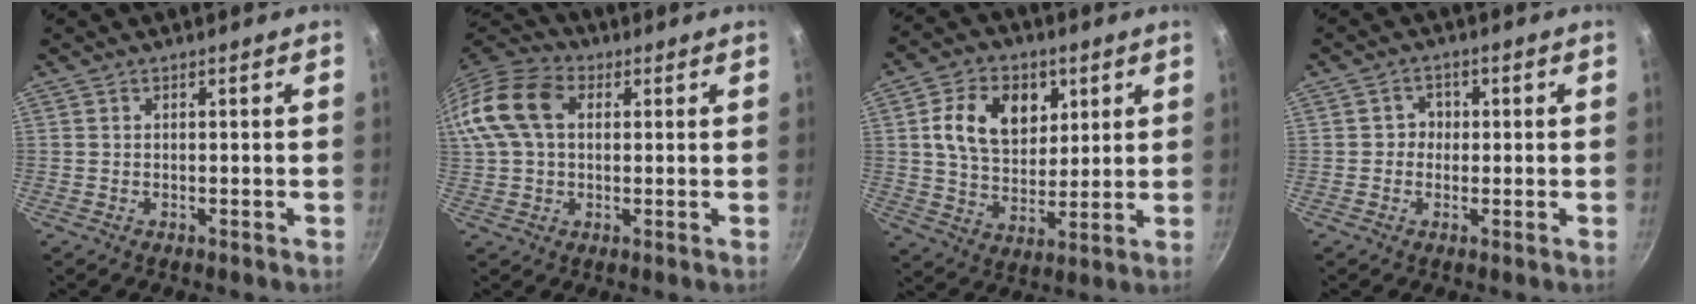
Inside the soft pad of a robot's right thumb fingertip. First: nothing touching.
{"total": 14.5, "force": [3.2, 9.9, 10.1], "torque": [-0.189, 0.028, 0.043]}
{"total": 14.0, "force": [4.4, 10.1, 8.7], "torque": [-0.118, -0.012, 0.071]}
{"total": 2.9, "force": [-0.1, 2.7, 1.0], "torque": [0.009, 0.006, -0.005]}